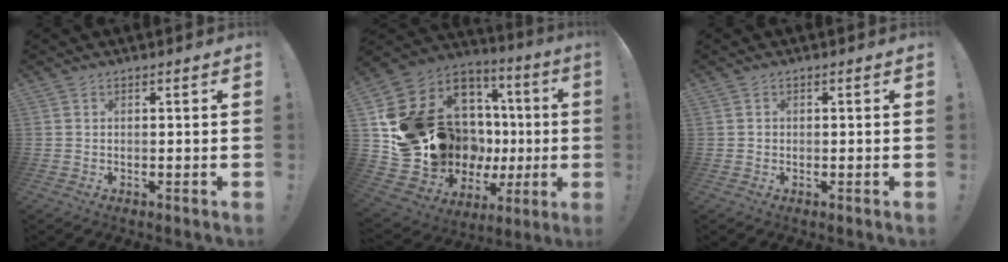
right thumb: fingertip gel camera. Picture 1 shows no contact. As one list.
[{"total": 21.9, "force": [2.7, 18.0, 12.3], "torque": [-0.178, -0.065, 0.147]}, {"total": 0.8, "force": [-0.1, 0.8, -0.1], "torque": [0.000, 0.005, -0.002]}]